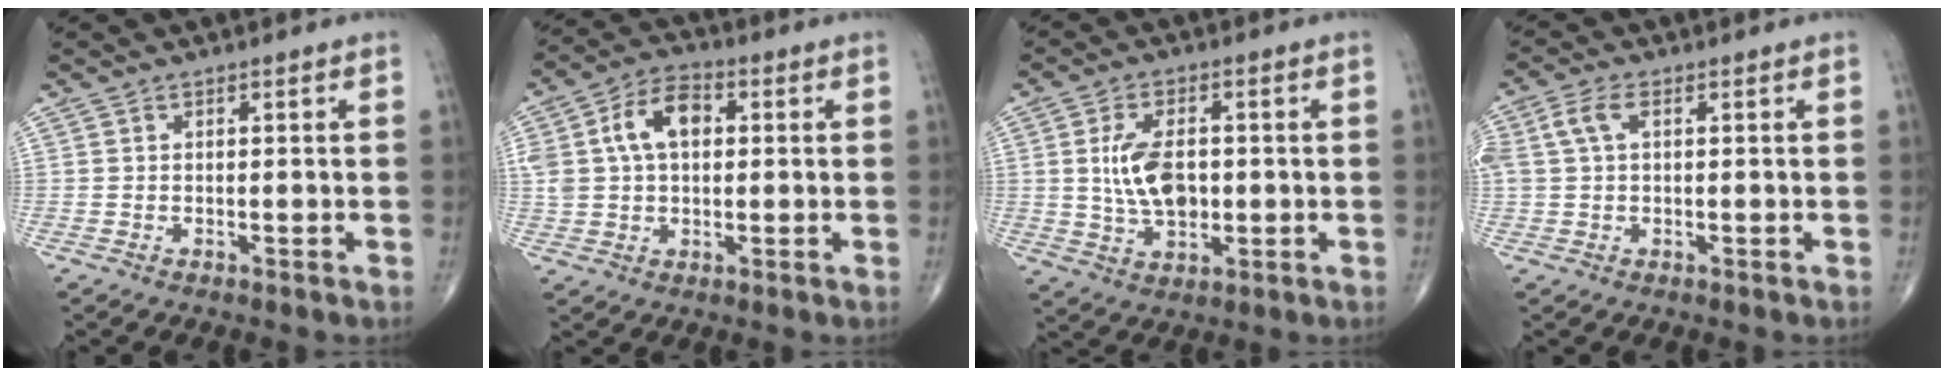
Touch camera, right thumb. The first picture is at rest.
{"total": 11.2, "force": [2.3, 7.2, 8.3], "torque": [-0.145, 0.021, 0.038]}
{"total": 9.2, "force": [0.5, 5.3, 7.5], "torque": [-0.127, -0.002, 0.015]}
{"total": 4.8, "force": [1.3, 2.6, 3.8], "torque": [-0.103, 0.020, 0.027]}